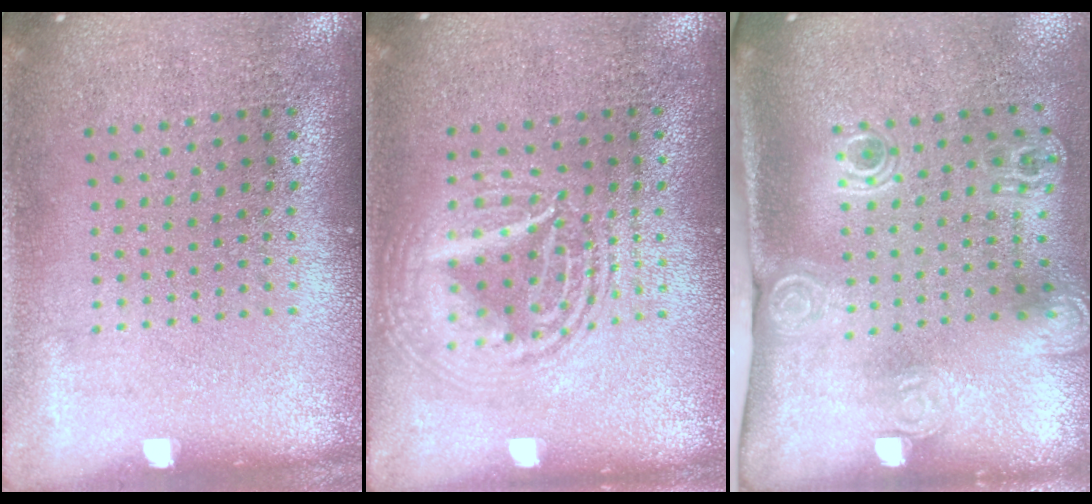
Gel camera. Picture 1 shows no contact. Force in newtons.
{"total": 2.6, "press": 2.6, "slide": 0.3}
{"total": 2.1, "press": 1.5, "slide": 1.5}